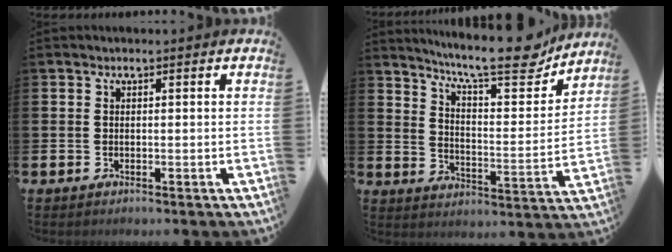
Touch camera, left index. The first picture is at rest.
{"total": 12.1, "force": [10.4, 2.2, 5.8], "torque": [-0.103, -0.073, 0.173]}